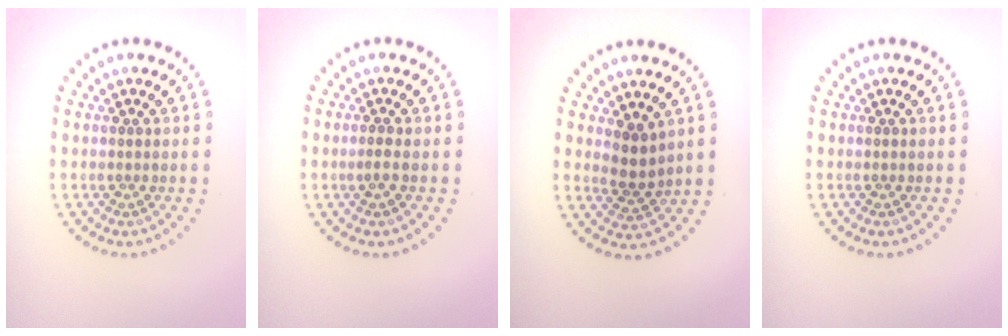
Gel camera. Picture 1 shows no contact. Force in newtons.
{"total": 0.9, "press": 0.8, "slide": 0.4}
{"total": 2.5, "press": 2.0, "slide": 1.5}
{"total": 0.0}